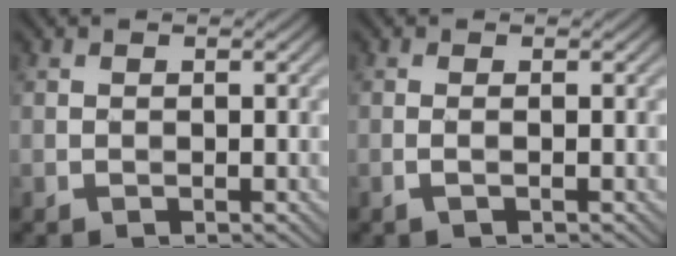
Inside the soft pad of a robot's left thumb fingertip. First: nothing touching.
{"total": 1.0, "force": [-0.2, 0.0, 0.9], "torque": [-0.020, 0.003, -0.008]}